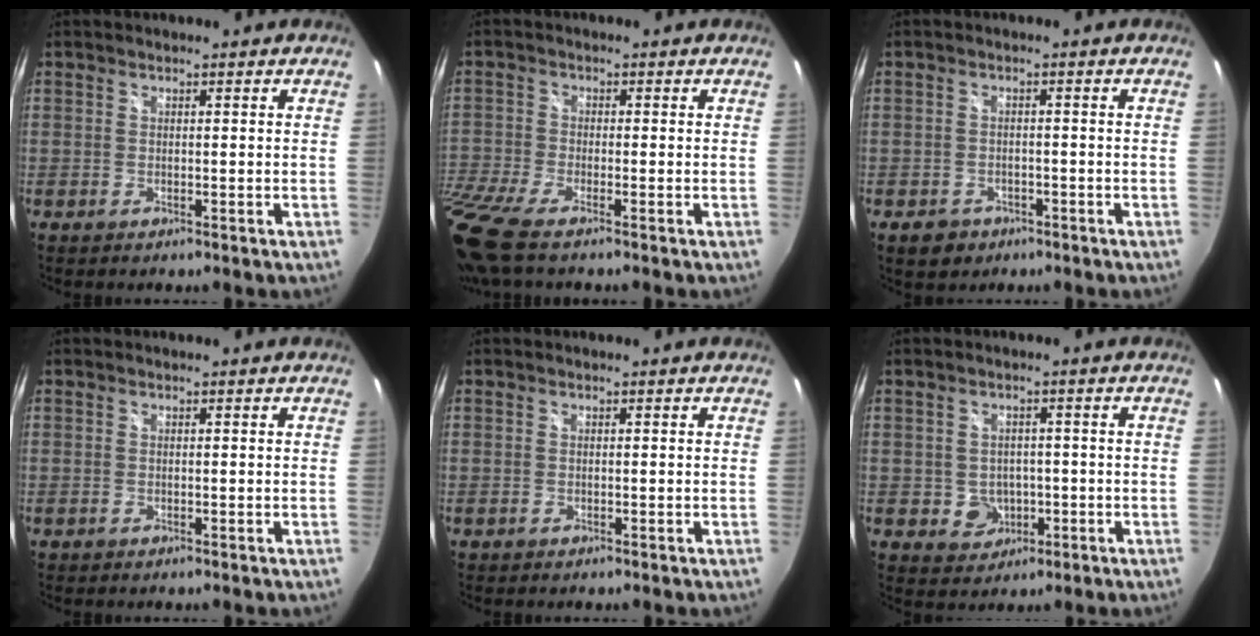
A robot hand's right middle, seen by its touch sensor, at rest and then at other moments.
{"total": 11.9, "force": [-8.8, 2.5, 7.6], "torque": [-0.188, -0.047, -0.173]}
{"total": 4.5, "force": [-3.0, 3.0, 1.4], "torque": [-0.041, 0.004, -0.042]}
{"total": 0.0}
{"total": 0.0}
{"total": 4.9, "force": [-1.0, 4.6, 1.3], "torque": [-0.034, 0.007, 0.001]}